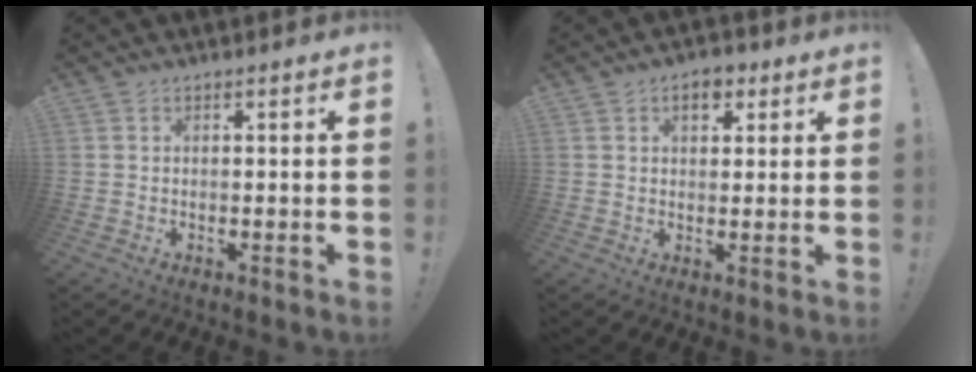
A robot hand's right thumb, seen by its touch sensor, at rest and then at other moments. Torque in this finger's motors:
{"motor_torque": [0.41, 1.12, 0.09, -0.11, 0.00]}